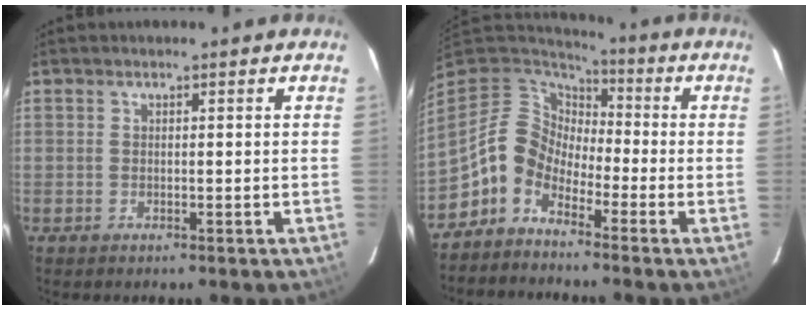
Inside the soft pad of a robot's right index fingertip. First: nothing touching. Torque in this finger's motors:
{"motor_torque": [0.85, -0.83, 0.36, 0.03]}